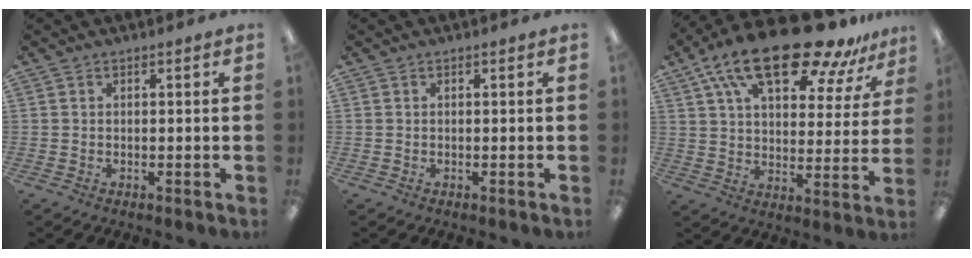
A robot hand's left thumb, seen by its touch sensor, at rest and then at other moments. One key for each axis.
{"total": 0.0}
{"total": 23.1, "fx": 15.8, "fy": 8.6, "fz": 14.6, "tx": -0.246, "ty": -0.091, "tz": 0.269}